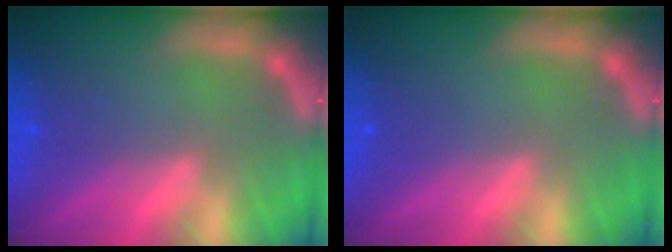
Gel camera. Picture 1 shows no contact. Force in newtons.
{"total": 0.0}